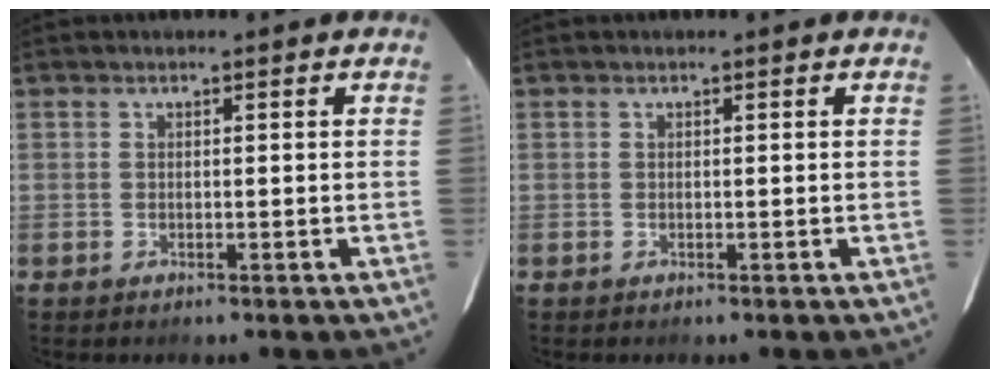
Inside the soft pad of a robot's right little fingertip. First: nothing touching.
{"total": 0.0}